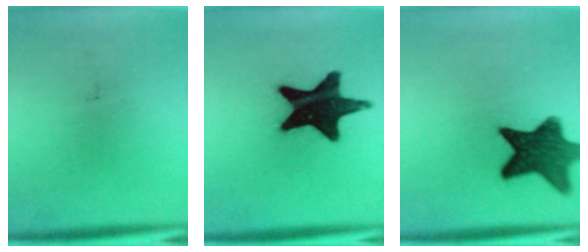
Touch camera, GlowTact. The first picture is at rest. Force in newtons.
{"total": 18.6}
{"total": 12.4}